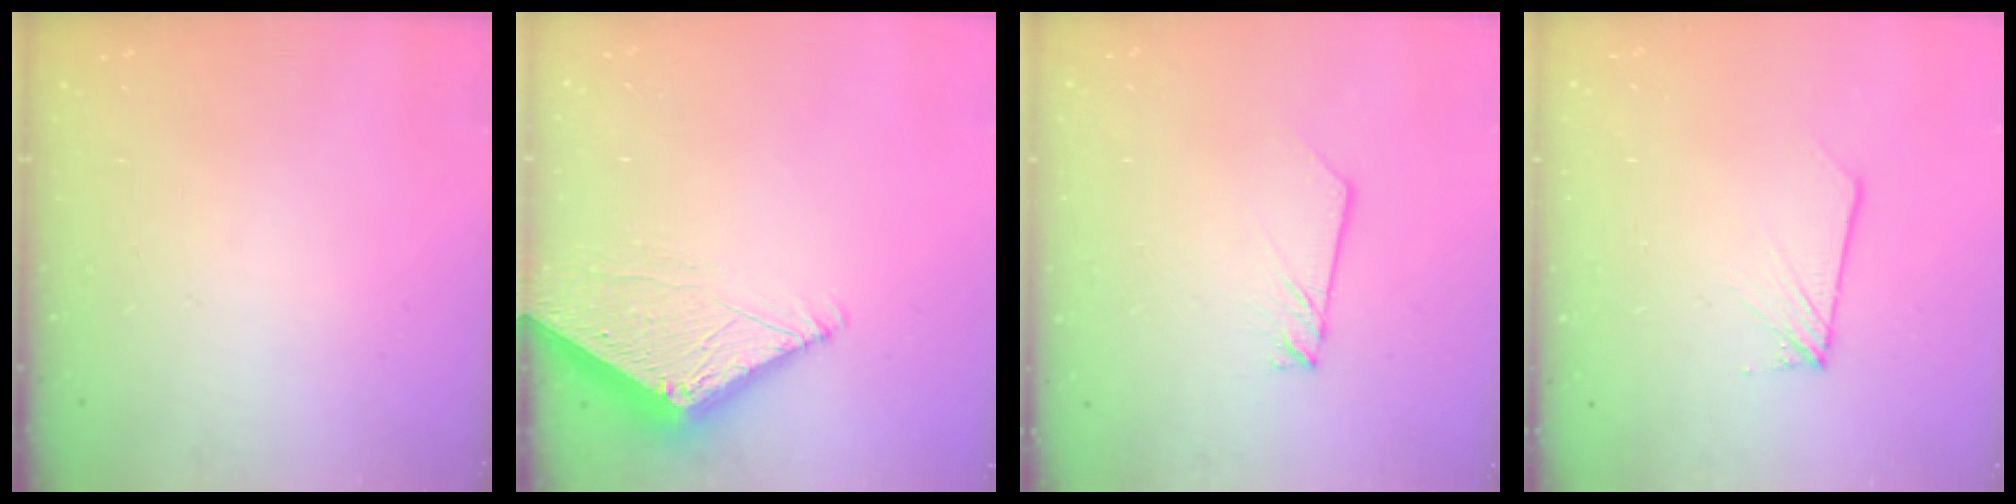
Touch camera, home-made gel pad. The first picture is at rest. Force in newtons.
{"total": 7.2, "press": 7.2, "slide": 0.3}
{"total": 2.5, "press": 2.5, "slide": 0.1}
{"total": 1.7, "press": 1.7, "slide": 0.1}